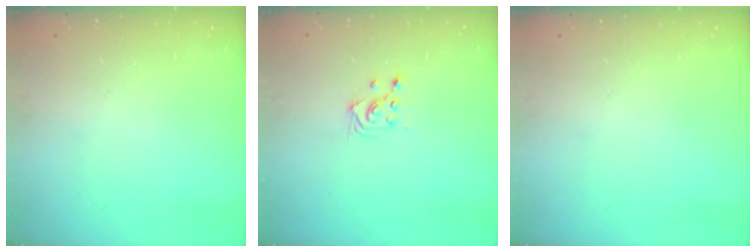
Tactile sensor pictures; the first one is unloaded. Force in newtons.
{"total": 3.0, "press": 2.9, "slide": 0.8}
{"total": 0.0}